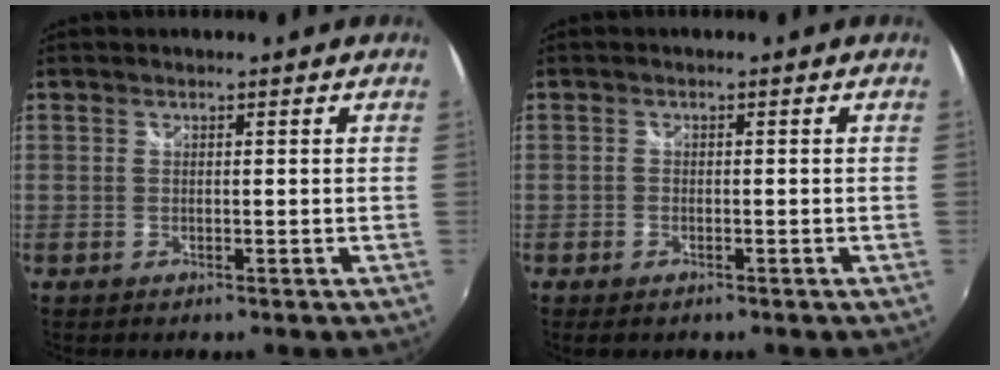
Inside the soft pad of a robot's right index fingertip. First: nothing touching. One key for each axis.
{"total": 2.0, "fx": -1.3, "fy": 1.2, "fz": 0.8, "tx": -0.020, "ty": -0.005, "tz": -0.023}